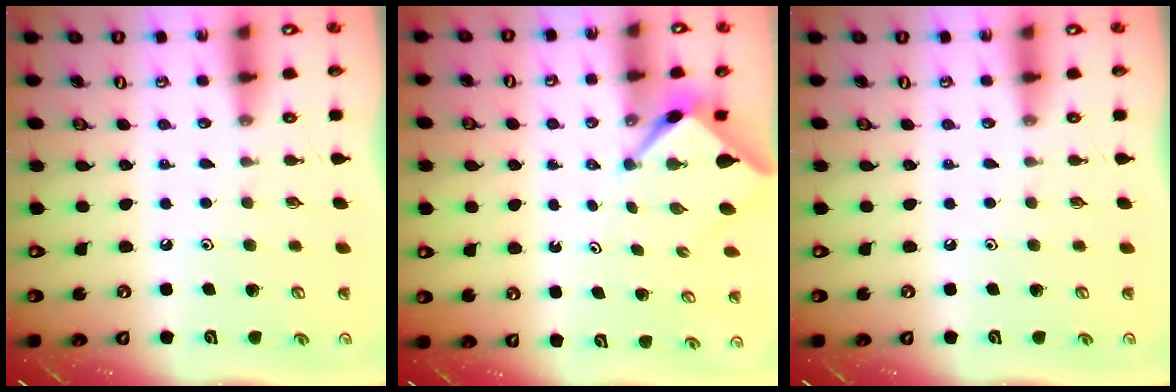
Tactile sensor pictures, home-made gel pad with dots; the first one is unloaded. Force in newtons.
{"total": 2.4, "press": 2.4, "slide": 0.3}
{"total": 0.0}